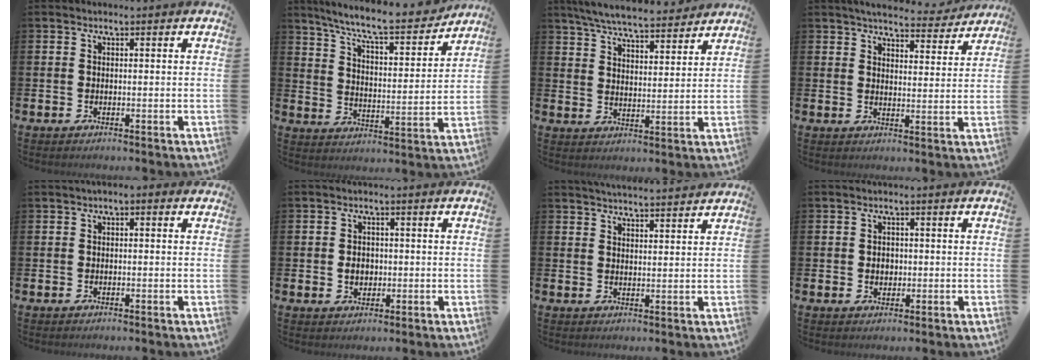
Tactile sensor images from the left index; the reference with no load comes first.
{"total": 8.9, "force": [8.2, 0.9, 3.4], "torque": [-0.091, -0.057, 0.138]}
{"total": 6.9, "force": [6.5, 0.9, 2.0], "torque": [-0.052, -0.038, 0.114]}
{"total": 5.2, "force": [4.9, 1.1, 1.3], "torque": [-0.028, -0.032, 0.081]}
{"total": 0.8, "force": [-0.3, 0.4, 0.6], "torque": [-0.007, 0.001, -0.008]}
{"total": 2.4, "force": [-0.1, 2.0, 1.3], "torque": [-0.008, 0.000, -0.009]}
{"total": 3.7, "force": [3.7, -0.4, 0.0], "torque": [-0.002, -0.023, 0.065]}
{"total": 1.7, "force": [0.1, 1.5, 0.8], "torque": [0.002, 0.002, -0.004]}